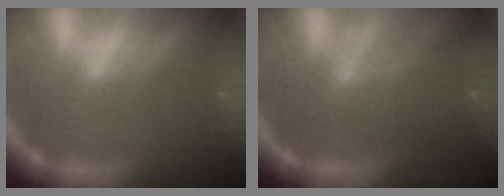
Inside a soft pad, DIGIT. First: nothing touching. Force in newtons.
{"total": 6.0}